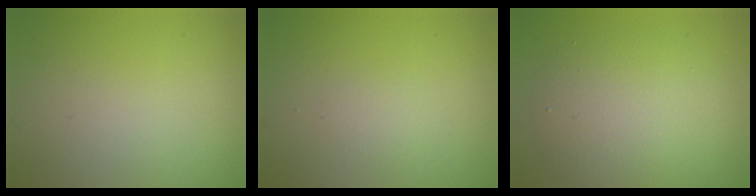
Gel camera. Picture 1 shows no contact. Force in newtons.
{"total": 0.8, "press": 0.8, "slide": 0.0}
{"total": 5.5, "press": 5.4, "slide": 0.4}